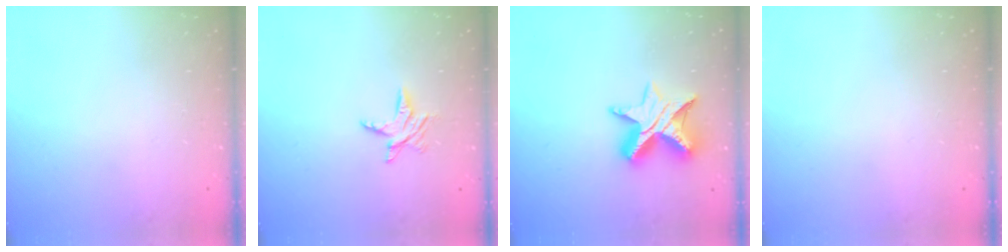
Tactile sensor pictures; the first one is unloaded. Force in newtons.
{"total": 5.8, "press": 5.7, "slide": 0.6}
{"total": 11.4, "press": 11.4, "slide": 0.7}
{"total": 0.0}